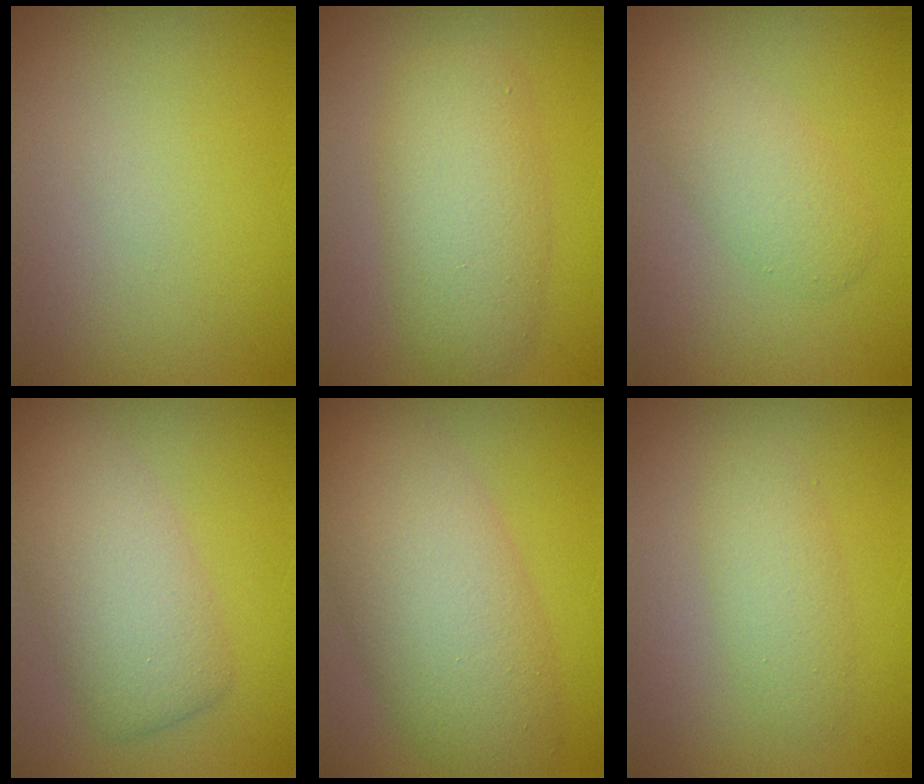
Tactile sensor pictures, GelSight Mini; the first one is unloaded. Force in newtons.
{"total": 5.0, "press": 5.0, "slide": 0.2}
{"total": 2.6, "press": 2.6, "slide": 0.2}
{"total": 5.3, "press": 5.3, "slide": 0.1}
{"total": 8.1, "press": 8.1, "slide": 0.5}
{"total": 2.3, "press": 2.3, "slide": 0.1}